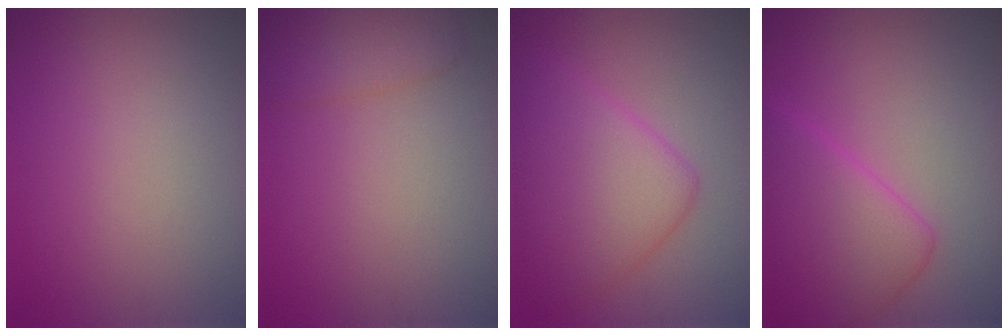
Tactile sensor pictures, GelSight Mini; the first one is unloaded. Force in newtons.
{"total": 2.9, "press": 2.9, "slide": 0.3}
{"total": 6.8, "press": 6.7, "slide": 0.2}
{"total": 6.2, "press": 6.2, "slide": 0.2}